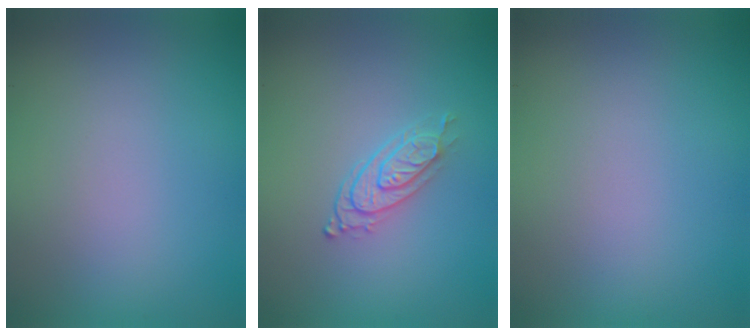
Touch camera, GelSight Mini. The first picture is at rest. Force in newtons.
{"total": 2.5, "press": 2.0, "slide": 1.5}
{"total": 0.0}